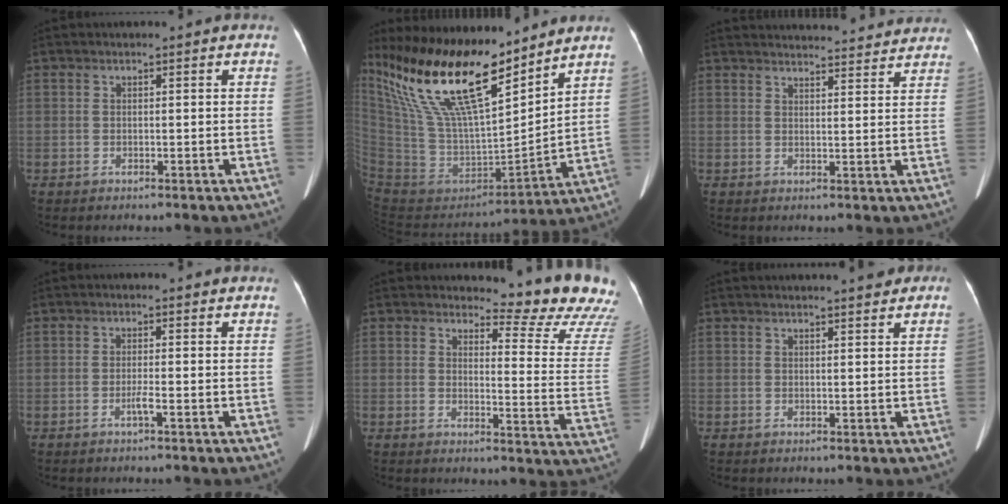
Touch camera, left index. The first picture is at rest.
{"total": 22.6, "force": [17.0, 6.0, 13.5], "torque": [-0.270, 0.001, 0.317]}
{"total": 20.0, "force": [19.2, 3.2, 4.4], "torque": [-0.059, 0.010, 0.235]}
{"total": 1.3, "force": [-0.6, -0.3, 1.1], "torque": [-0.023, 0.000, -0.013]}
{"total": 13.9, "force": [13.6, 0.6, 3.1], "torque": [-0.025, -0.120, 0.129]}
{"total": 5.6, "force": [4.9, 0.8, 2.7], "torque": [-0.036, 0.017, 0.055]}